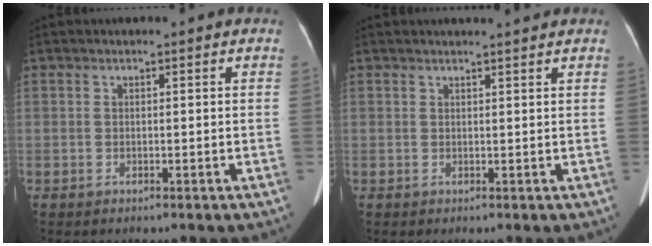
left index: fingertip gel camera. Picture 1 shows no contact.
{"total": 2.5, "force": [2.3, -0.3, 0.8], "torque": [-0.012, 0.005, 0.031]}